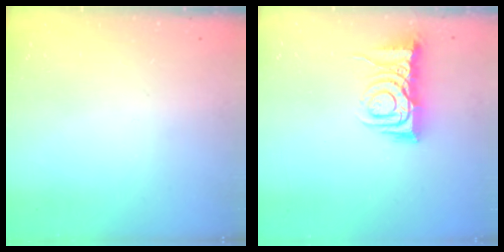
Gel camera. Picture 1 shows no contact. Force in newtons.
{"total": 7.5, "press": 7.4, "slide": 1.0}